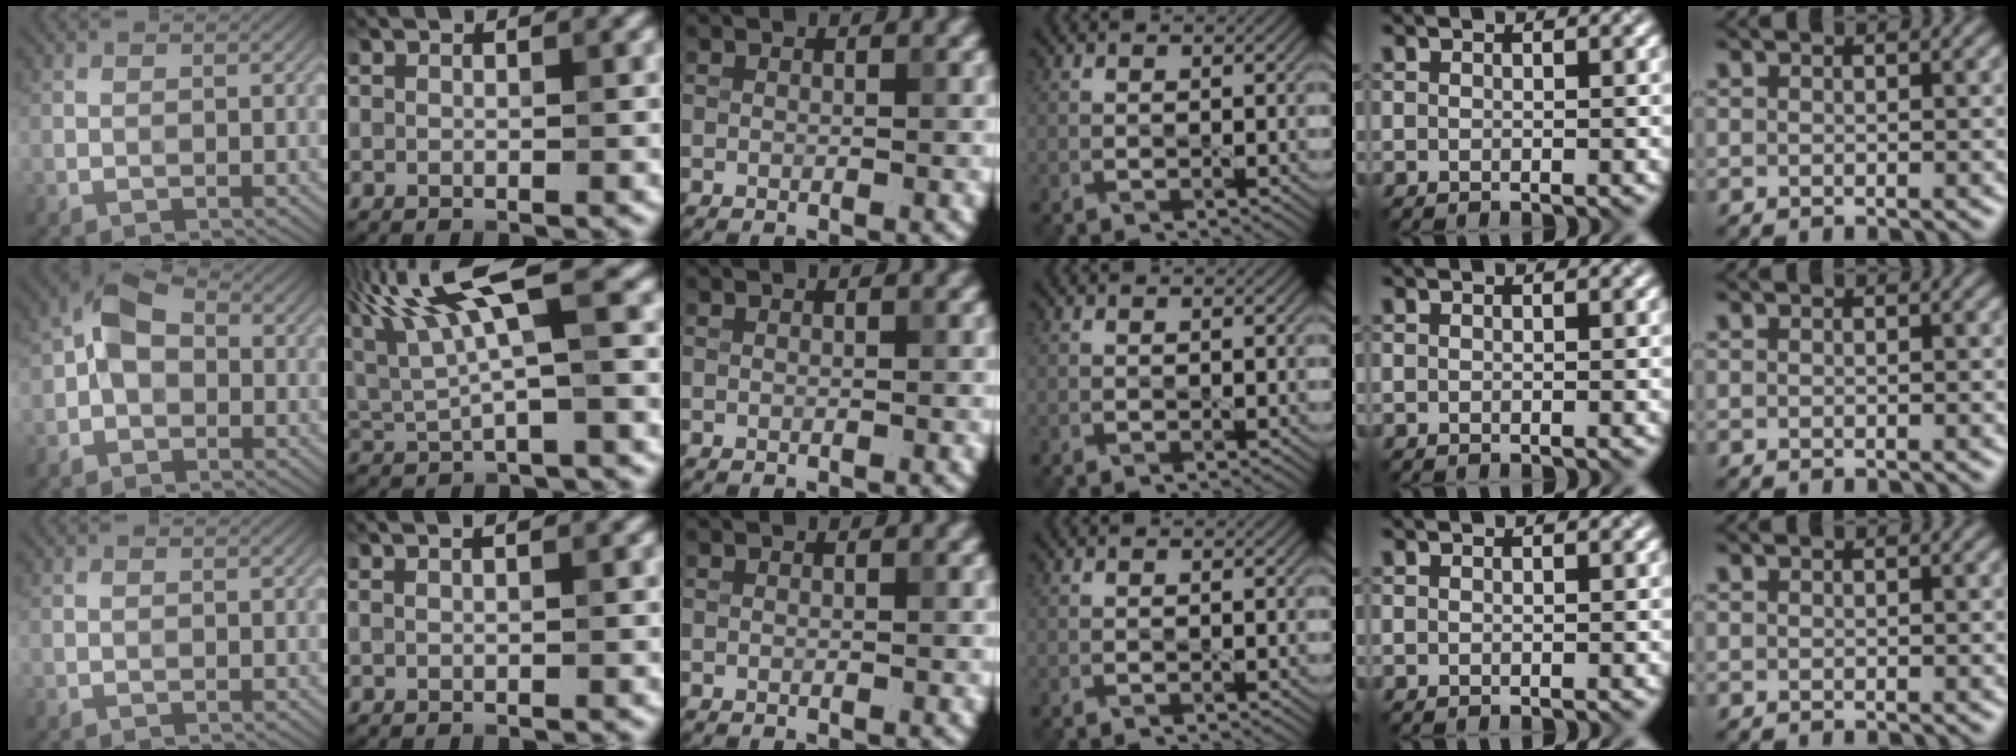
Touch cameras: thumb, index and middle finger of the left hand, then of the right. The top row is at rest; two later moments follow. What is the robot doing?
{"motion": "squeeze", "object": "tweezer"}